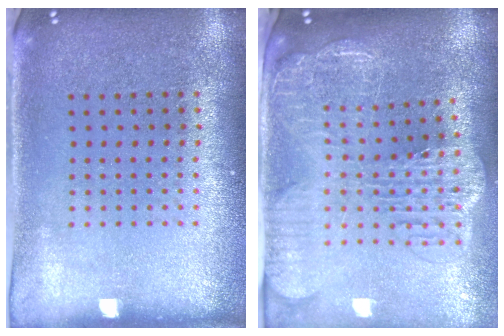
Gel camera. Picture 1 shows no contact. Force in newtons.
{"total": 3.4, "press": 2.8, "slide": 1.9}